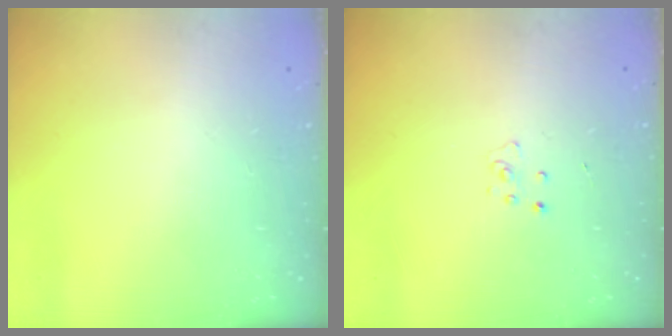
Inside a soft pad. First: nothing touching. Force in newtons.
{"total": 2.7, "press": 2.7, "slide": 0.3}